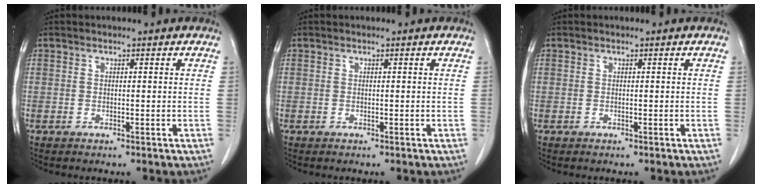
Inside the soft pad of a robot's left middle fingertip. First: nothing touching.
{"total": 0.0}
{"total": 0.0}